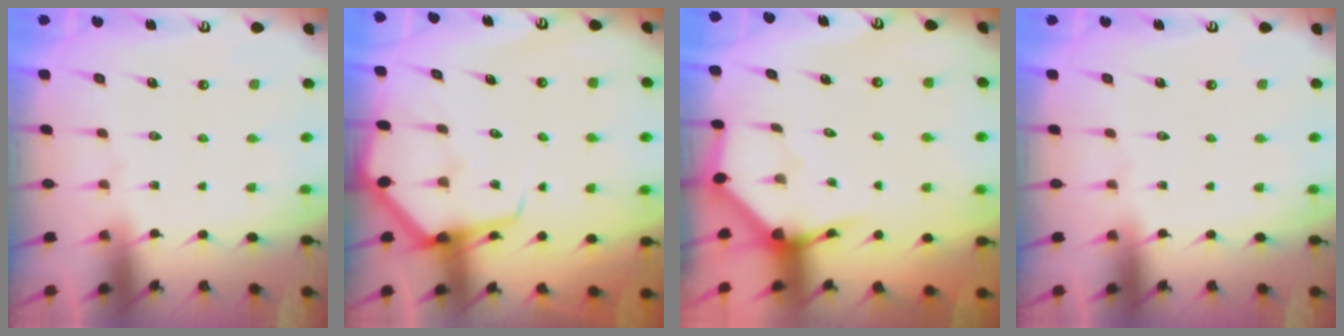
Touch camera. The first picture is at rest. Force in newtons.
{"total": 7.2, "press": 7.2, "slide": 0.8}
{"total": 4.0, "press": 3.9, "slide": 0.4}
{"total": 0.0}